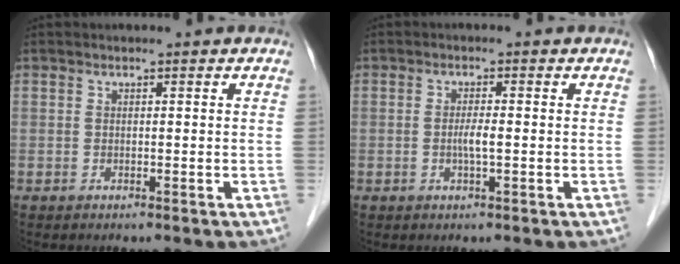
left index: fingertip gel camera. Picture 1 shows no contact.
{"total": 2.1, "force": [-0.3, 0.1, 2.1], "torque": [-0.041, -0.001, -0.006]}